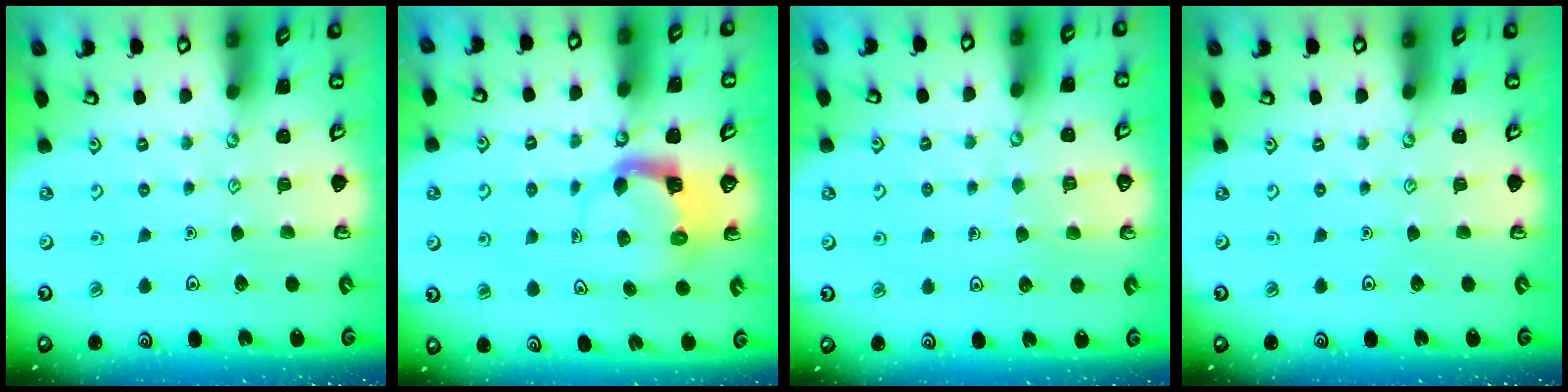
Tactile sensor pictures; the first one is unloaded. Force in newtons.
{"total": 3.8, "press": 3.7, "slide": 0.7}
{"total": 4.9, "press": 4.9, "slide": 0.3}
{"total": 0.0}